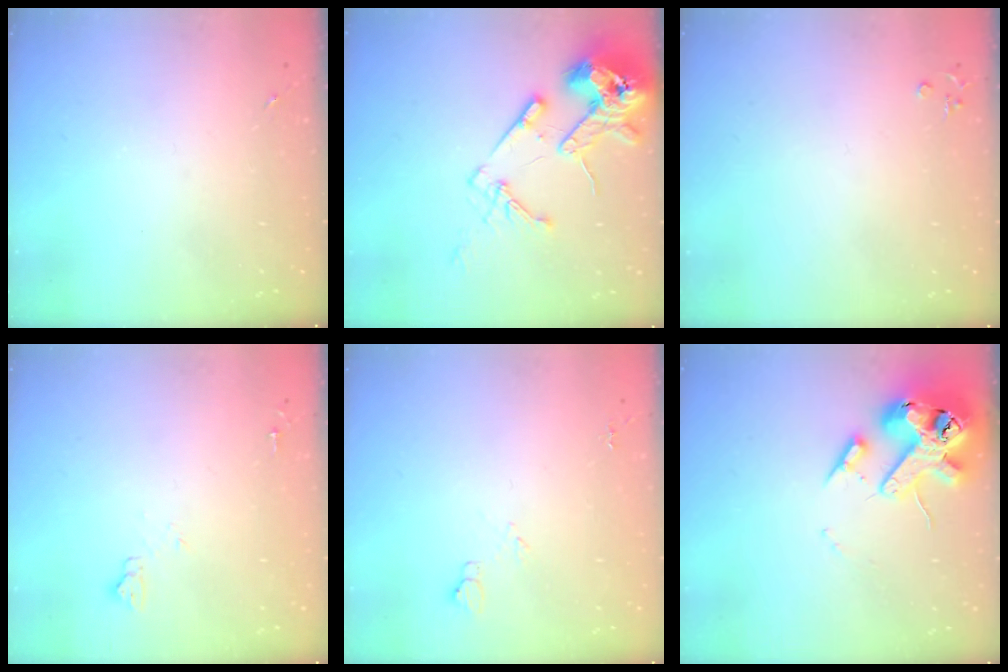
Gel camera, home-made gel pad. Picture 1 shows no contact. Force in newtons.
{"total": 16.3, "press": 16.1, "slide": 2.5}
{"total": 3.3, "press": 3.3, "slide": 0.3}
{"total": 5.4, "press": 5.4, "slide": 0.7}
{"total": 5.5, "press": 5.4, "slide": 0.7}
{"total": 18.6, "press": 18.4, "slide": 2.8}